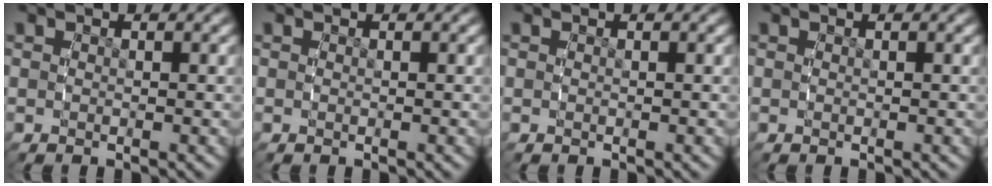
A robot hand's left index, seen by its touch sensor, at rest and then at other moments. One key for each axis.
{"total": 0.0}
{"total": 0.0}
{"total": 0.0}